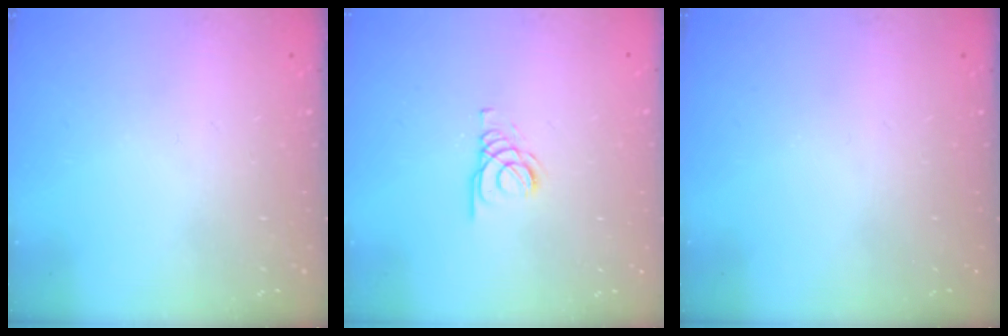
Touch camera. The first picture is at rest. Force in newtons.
{"total": 2.1, "press": 2.1, "slide": 0.2}
{"total": 0.0}